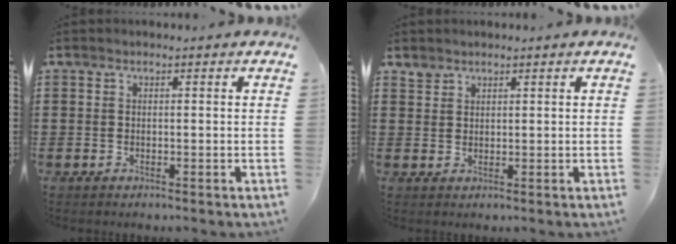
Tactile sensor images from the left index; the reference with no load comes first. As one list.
[{"total": 1.7, "force": [1.5, 0.7, 0.0], "torque": [-0.004, 0.000, 0.031]}]